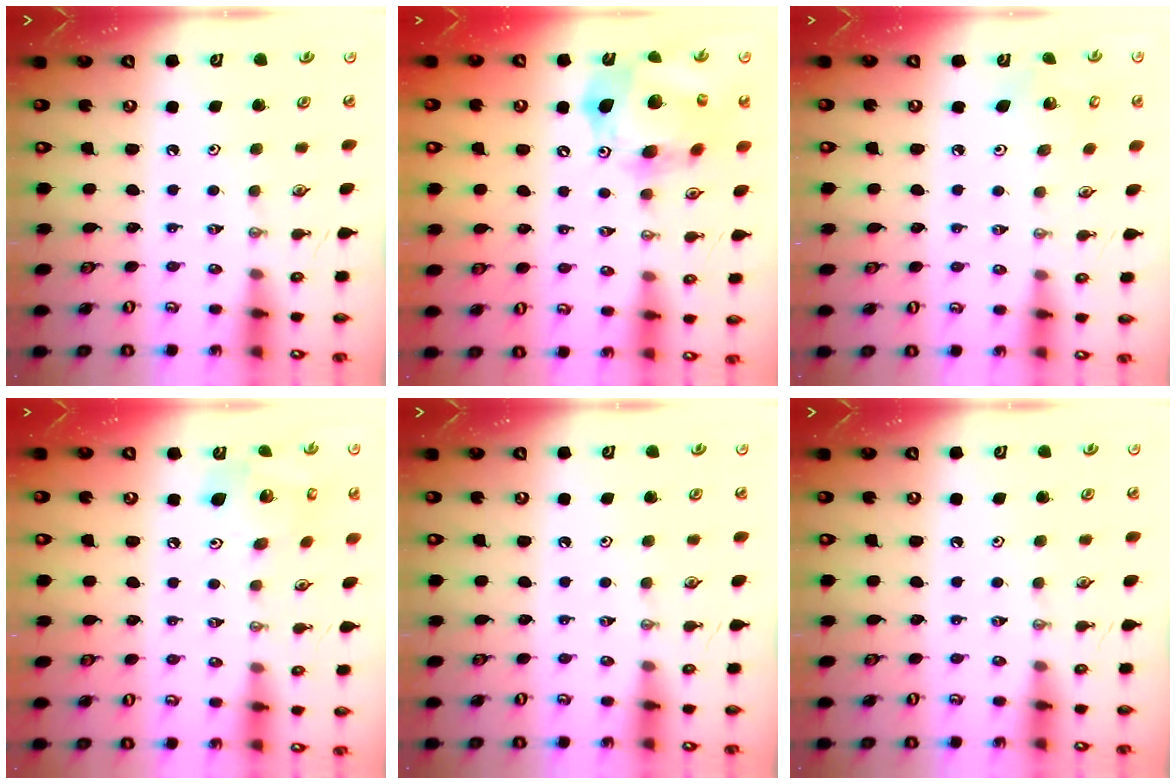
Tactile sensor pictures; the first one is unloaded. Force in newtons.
{"total": 17.2, "press": 17.0, "slide": 2.7}
{"total": 5.5, "press": 5.5, "slide": 0.3}
{"total": 14.3, "press": 14.1, "slide": 2.5}
{"total": 0.0}
{"total": 0.0}